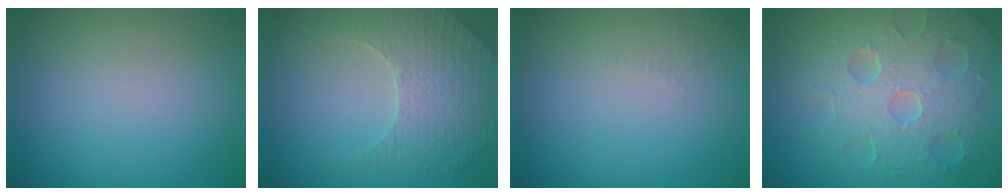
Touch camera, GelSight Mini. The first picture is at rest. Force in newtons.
{"total": 3.7, "press": 3.5, "slide": 1.2}
{"total": 1.0, "press": 0.9, "slide": 0.3}
{"total": 8.6, "press": 6.1, "slide": 6.1}